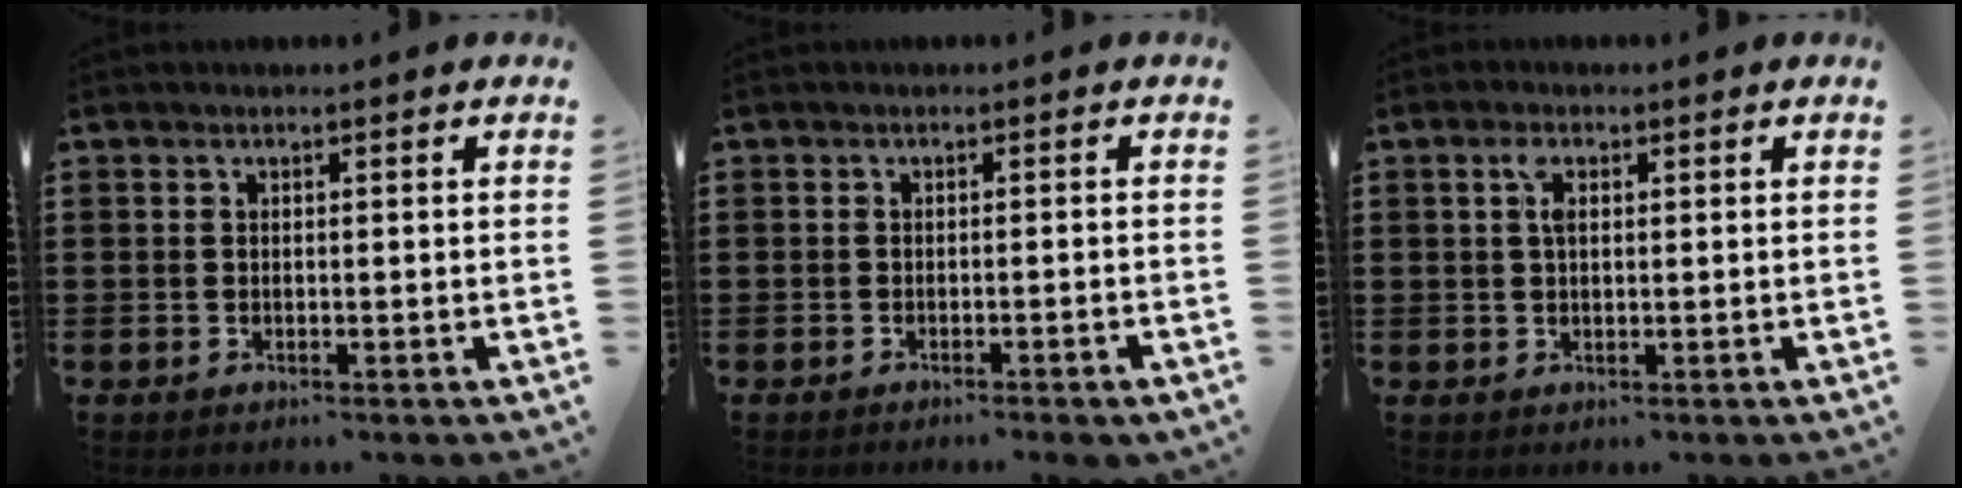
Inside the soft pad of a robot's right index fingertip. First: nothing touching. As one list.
[{"total": 1.2, "force": [-1.1, -0.1, 0.4], "torque": [-0.009, -0.002, -0.021]}, {"total": 2.4, "force": [0.7, 1.0, 2.0], "torque": [-0.044, 0.007, 0.011]}]